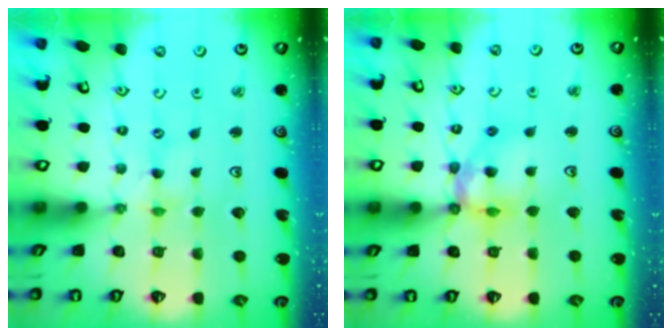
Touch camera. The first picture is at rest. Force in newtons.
{"total": 12.1, "press": 12.0, "slide": 1.4}